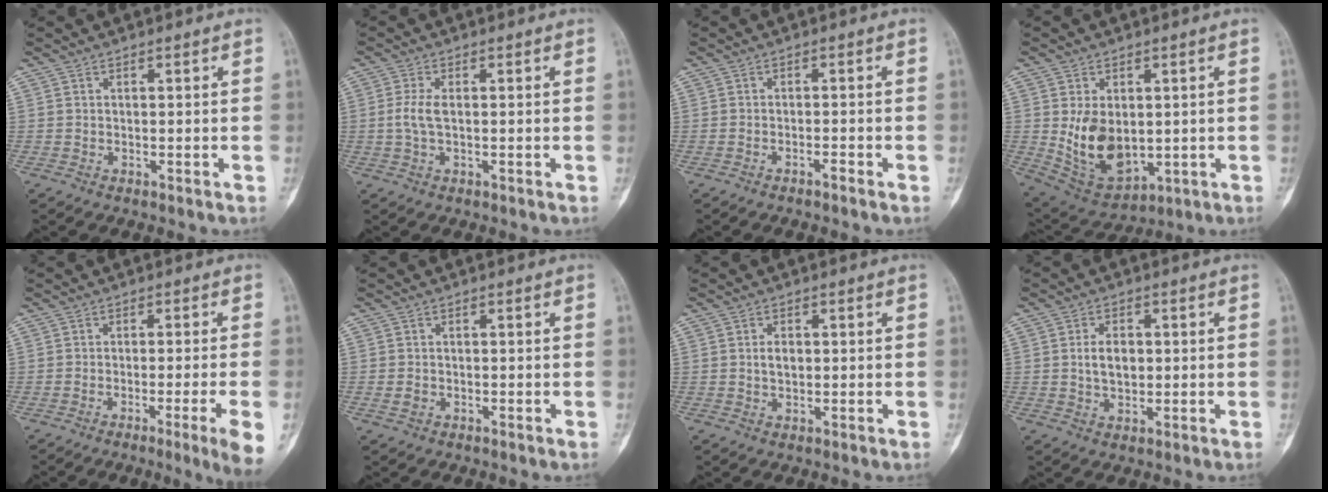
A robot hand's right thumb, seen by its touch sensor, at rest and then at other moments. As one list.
[{"total": 3.5, "force": [-0.1, 1.5, 3.1], "torque": [-0.082, 0.002, -0.003]}, {"total": 1.2, "force": [-1.0, 0.0, 0.6], "torque": [-0.013, 0.011, -0.017]}, {"total": 11.5, "force": [0.3, 7.6, 8.6], "torque": [-0.126, -0.013, 0.032]}, {"total": 6.8, "force": [-3.1, -1.0, 6.0], "torque": [-0.088, -0.005, -0.049]}, {"total": 1.7, "force": [-0.5, 1.3, 0.8], "torque": [-0.009, 0.005, -0.007]}, {"total": 2.6, "force": [0.2, 1.8, 2.0], "torque": [-0.026, 0.001, 0.004]}, {"total": 5.0, "force": [0.4, 3.4, 3.7], "torque": [-0.053, 0.001, 0.007]}]